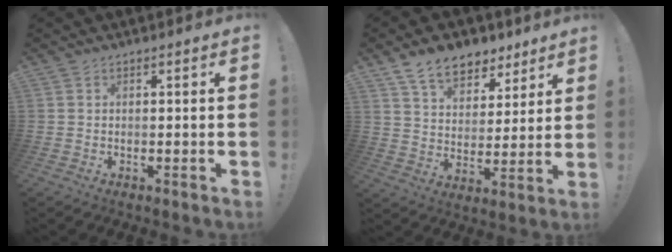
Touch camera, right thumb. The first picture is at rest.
{"total": 12.1, "force": [8.6, 7.0, 4.7], "torque": [-0.078, -0.053, 0.162]}